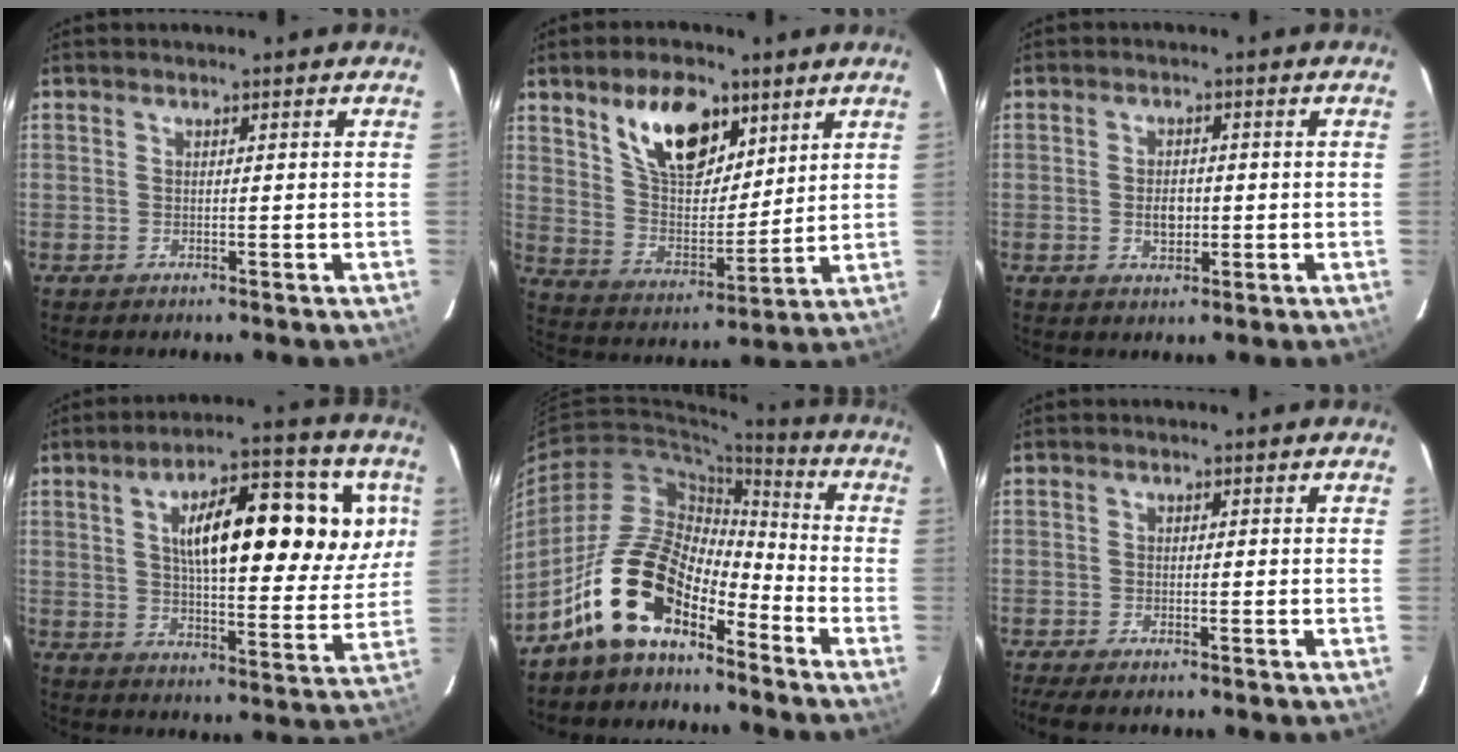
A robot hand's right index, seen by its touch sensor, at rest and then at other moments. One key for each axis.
{"total": 15.1, "fx": 8.5, "fy": 7.8, "fz": 9.8, "tx": -0.161, "ty": 0.009, "tz": 0.160}
{"total": 3.8, "fx": -0.6, "fy": 2.6, "fz": 2.8, "tx": -0.049, "ty": 0.002, "tz": -0.007}
{"total": 21.1, "fx": 6.9, "fy": 7.6, "fz": 18.5, "tx": -0.284, "ty": 0.023, "tz": 0.106}
{"total": 14.4, "fx": -9.9, "fy": 6.5, "fz": 8.3, "tx": -0.154, "ty": 0.020, "tz": -0.190}
{"total": 4.5, "fx": -3.5, "fy": 1.2, "fz": 2.5, "tx": -0.064, "ty": -0.019, "tz": -0.065}